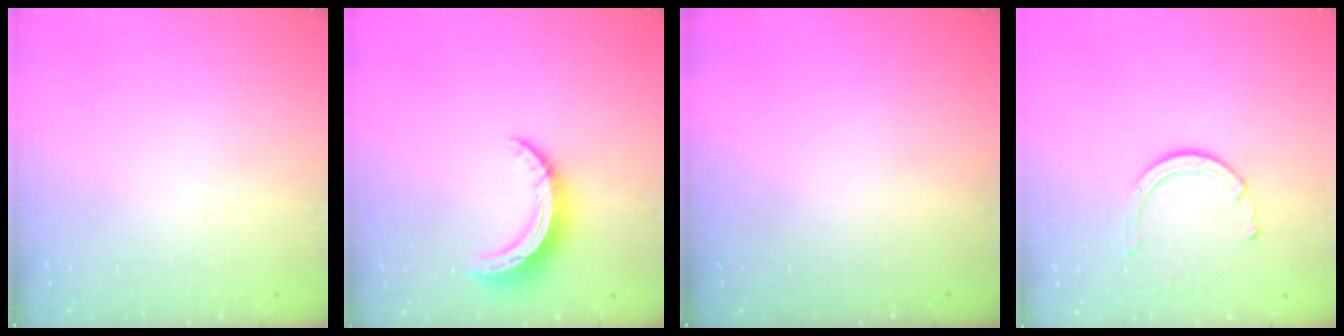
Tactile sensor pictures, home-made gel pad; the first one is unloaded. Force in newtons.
{"total": 11.0, "press": 11.0, "slide": 0.5}
{"total": 0.0}
{"total": 4.0, "press": 3.9, "slide": 0.5}